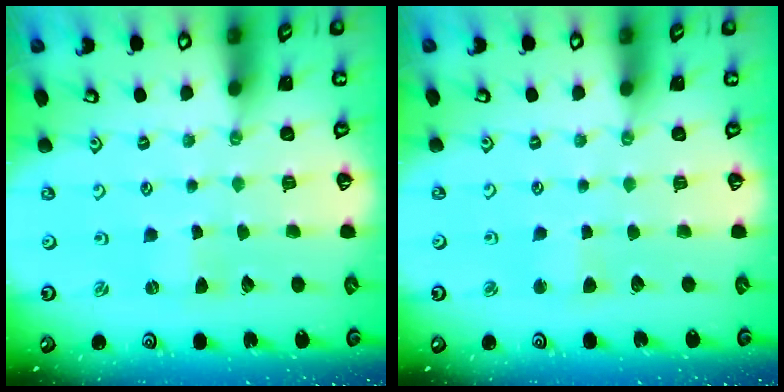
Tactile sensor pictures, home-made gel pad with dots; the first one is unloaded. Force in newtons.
{"total": 2.4, "press": 2.4, "slide": 0.3}